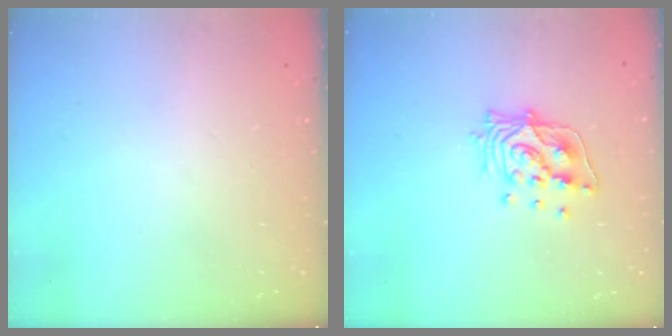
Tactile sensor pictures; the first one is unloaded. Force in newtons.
{"total": 12.4, "press": 12.3, "slide": 1.1}